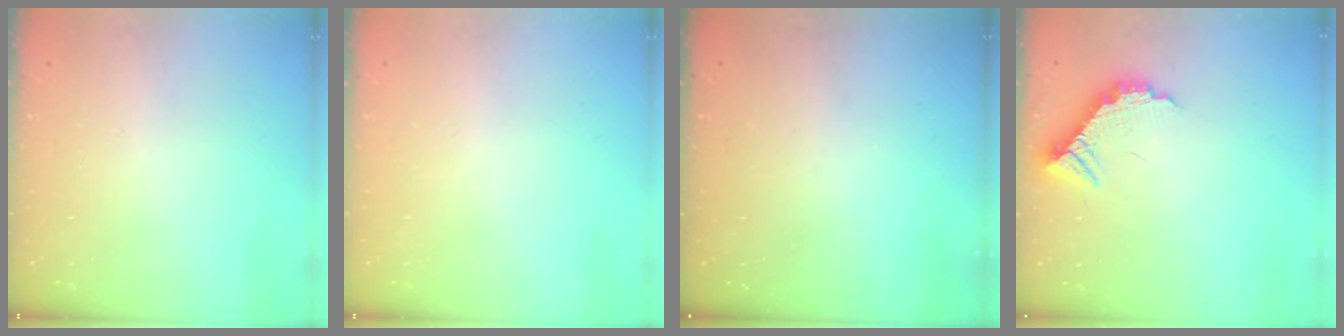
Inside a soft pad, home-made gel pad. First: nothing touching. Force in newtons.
{"total": 0.0}
{"total": 2.9, "press": 2.7, "slide": 0.8}
{"total": 10.7, "press": 10.7, "slide": 0.7}